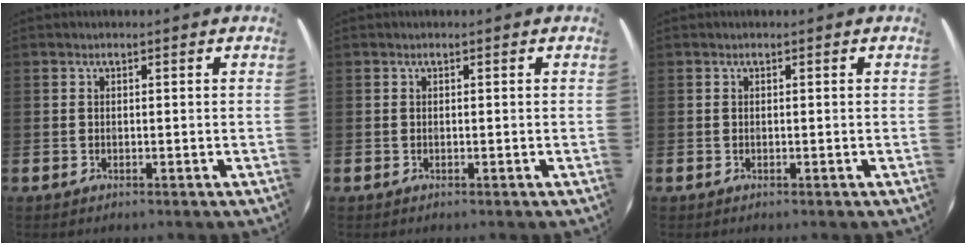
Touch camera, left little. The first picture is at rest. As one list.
[{"total": 0.0}, {"total": 0.0}]